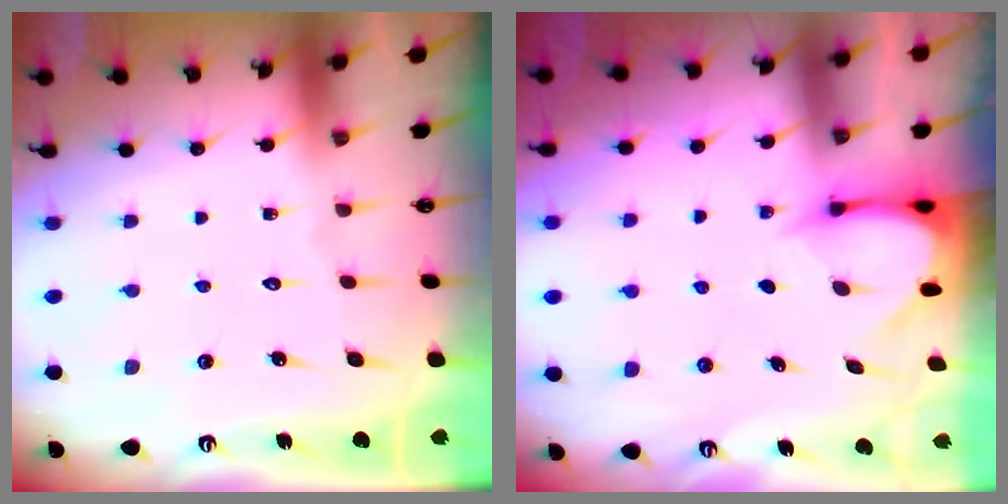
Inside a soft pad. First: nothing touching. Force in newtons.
{"total": 3.7, "press": 3.6, "slide": 0.3}